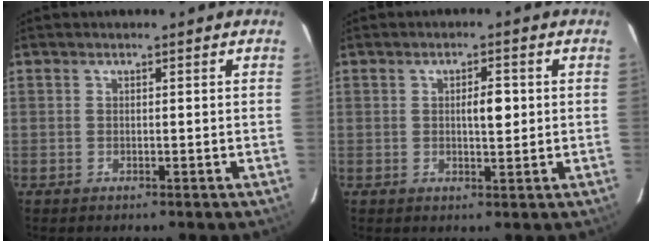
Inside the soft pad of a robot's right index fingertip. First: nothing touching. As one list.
[{"total": 3.2, "force": [0.4, 0.9, 3.0], "torque": [-0.047, 0.002, 0.005]}]